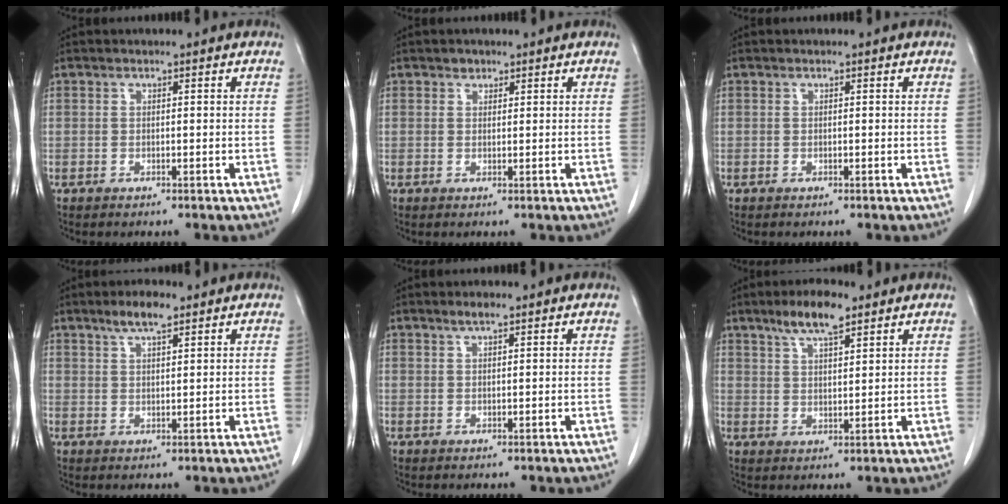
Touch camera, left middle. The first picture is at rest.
{"total": 1.0, "force": [0.7, 0.6, 0.1], "torque": [0.001, -0.005, 0.009]}
{"total": 0.0}
{"total": 4.3, "force": [3.1, 0.8, 2.9], "torque": [-0.057, 0.004, 0.056]}
{"total": 1.5, "force": [1.2, 0.2, 0.9], "torque": [-0.022, 0.002, 0.025]}
{"total": 6.7, "force": [4.7, 1.4, 4.6], "torque": [-0.090, 0.006, 0.085]}